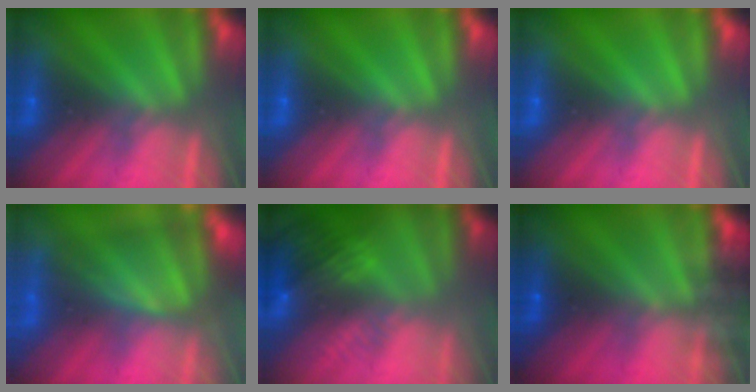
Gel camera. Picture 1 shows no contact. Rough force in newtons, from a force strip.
{"total": 0.0}
{"total": 0.0}
{"total": 4.6}
{"total": 8.0}
{"total": 7.4}